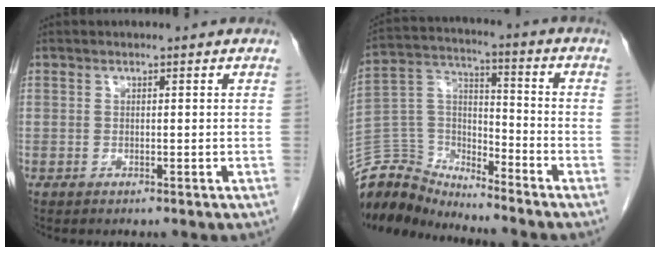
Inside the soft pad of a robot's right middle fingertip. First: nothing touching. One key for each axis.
{"total": 11.2, "fx": -11.0, "fy": 1.8, "fz": -0.3, "tx": 0.005, "ty": 0.054, "tz": -0.219}